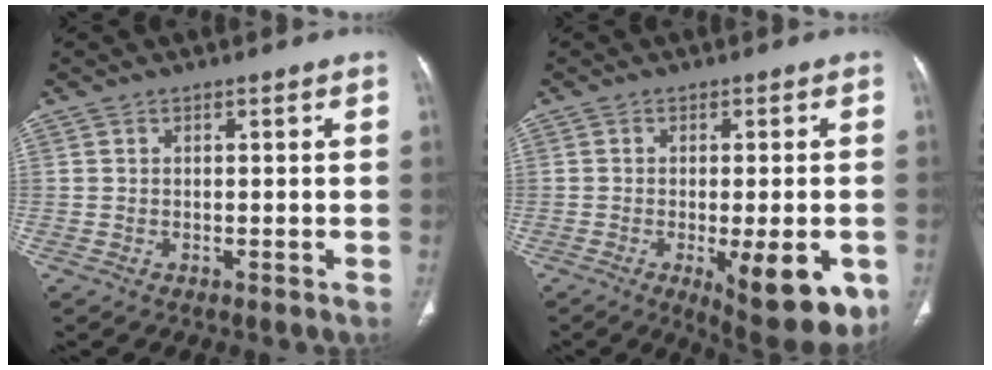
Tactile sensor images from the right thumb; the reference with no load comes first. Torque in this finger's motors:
{"motor_torque": [1.47, 1.23, -0.01, -0.08, 0.33]}